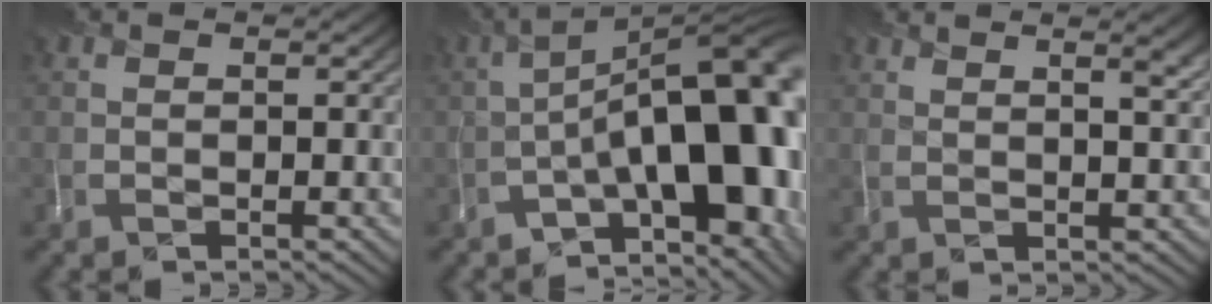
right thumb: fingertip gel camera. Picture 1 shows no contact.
{"total": 19.2, "force": [-4.8, 7.6, 17.0], "torque": [-0.207, 0.013, -0.069]}
{"total": 5.2, "force": [3.4, 1.7, 3.6], "torque": [-0.028, 0.020, 0.043]}